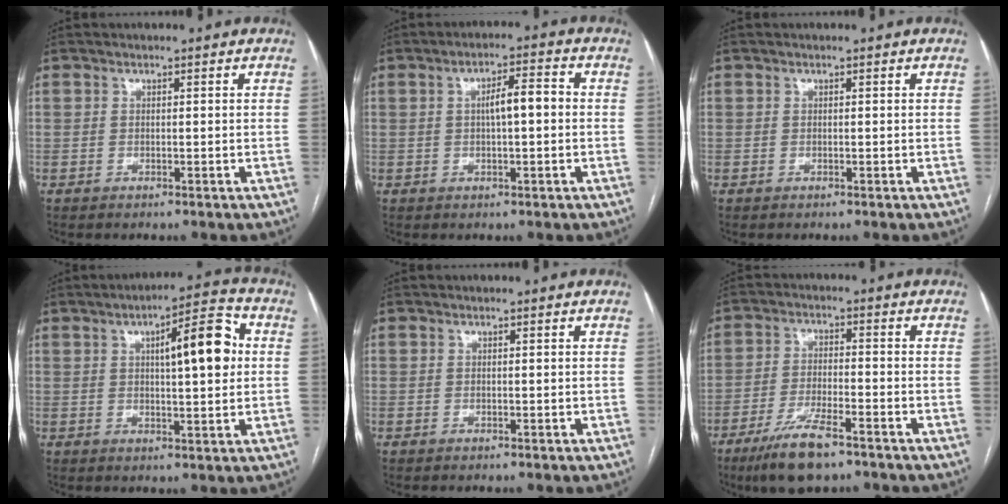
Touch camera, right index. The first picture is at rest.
{"total": 4.8, "force": [0.2, 1.0, 4.7], "torque": [-0.081, 0.016, 0.002]}
{"total": 0.0}
{"total": 10.6, "force": [2.2, 2.2, 10.1], "torque": [-0.146, 0.023, 0.031]}
{"total": 0.0}
{"total": 9.1, "force": [-6.2, 1.7, 6.5], "torque": [-0.125, -0.018, -0.108]}